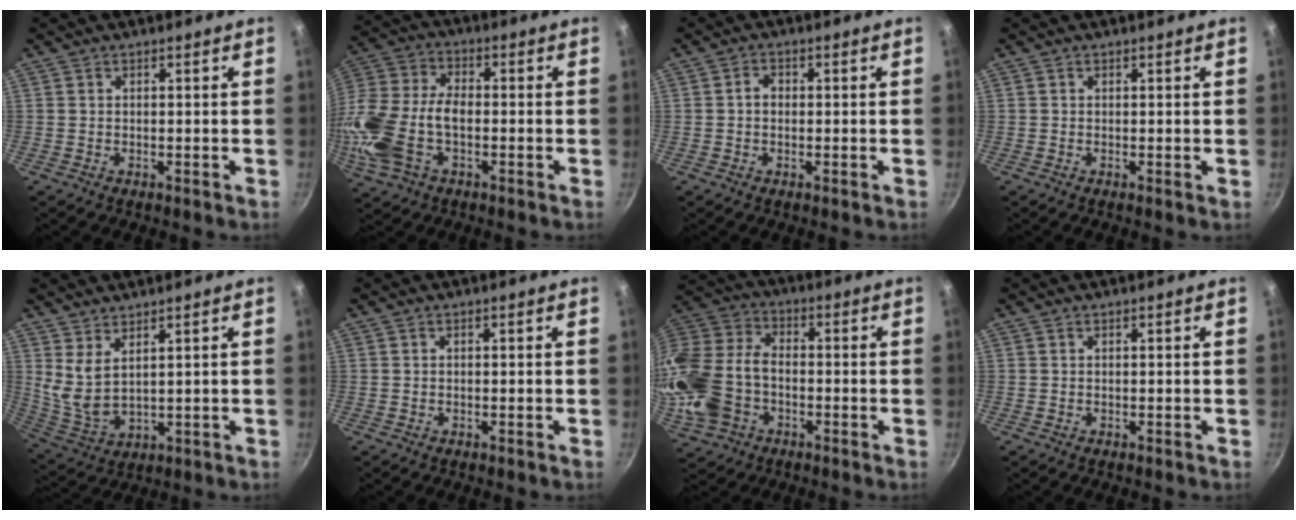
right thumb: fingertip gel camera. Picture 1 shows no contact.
{"total": 17.2, "force": [-3.9, 10.3, 13.2], "torque": [-0.283, 0.024, -0.085]}
{"total": 2.1, "force": [-0.1, 1.7, 1.2], "torque": [-0.014, 0.008, -0.005]}
{"total": 0.0}
{"total": 6.4, "force": [3.7, 2.6, 4.5], "torque": [-0.081, -0.047, 0.085]}
{"total": 0.0}
{"total": 19.8, "force": [-5.5, 14.2, 12.7], "torque": [-0.292, 0.044, -0.115]}
{"total": 0.0}